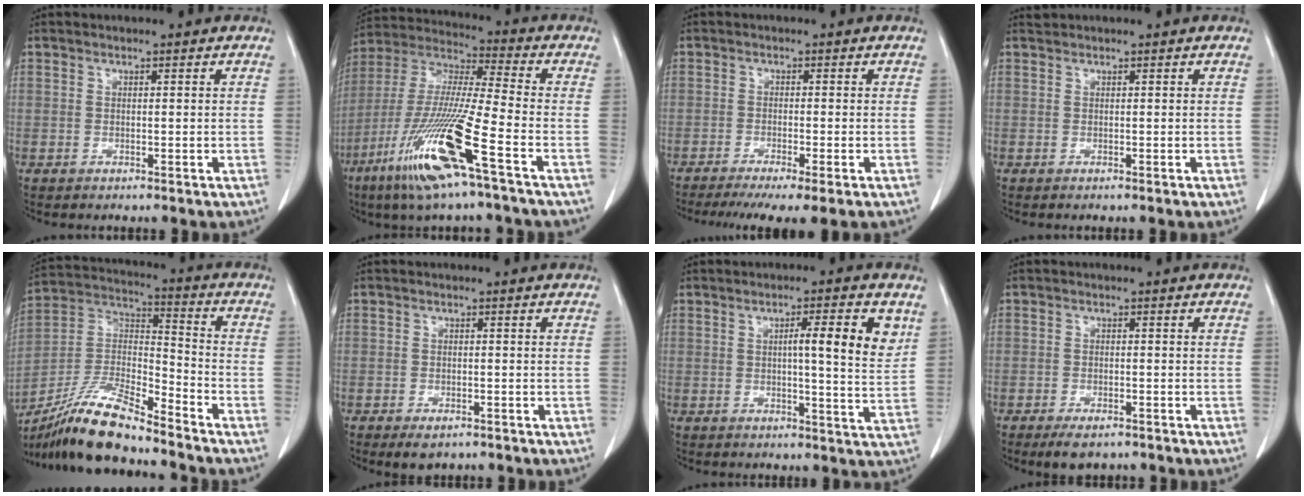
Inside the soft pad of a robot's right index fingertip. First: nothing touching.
{"total": 17.8, "force": [-8.7, 0.0, 15.6], "torque": [-0.342, -0.042, -0.173]}
{"total": 8.2, "force": [-6.1, 0.3, 5.5], "torque": [-0.076, -0.016, -0.094]}
{"total": 0.0}
{"total": 15.2, "force": [-12.8, 1.6, 8.0], "torque": [-0.158, 0.001, -0.238]}
{"total": 2.9, "force": [-2.0, 1.3, 1.6], "torque": [-0.023, -0.004, -0.021]}
{"total": 7.5, "force": [2.5, 0.5, 7.0], "torque": [-0.098, -0.001, 0.029]}
{"total": 4.0, "force": [-3.0, 1.5, 2.2], "torque": [-0.033, -0.005, -0.040]}